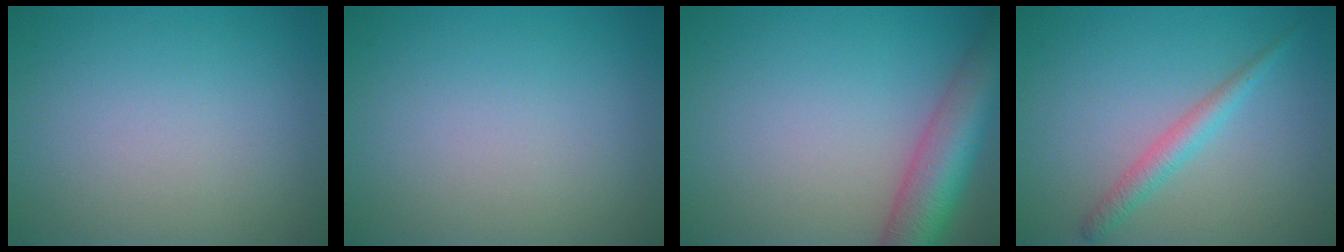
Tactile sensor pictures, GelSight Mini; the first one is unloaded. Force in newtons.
{"total": 0.0}
{"total": 7.4, "press": 7.4, "slide": 0.5}
{"total": 2.1, "press": 2.1, "slide": 0.1}